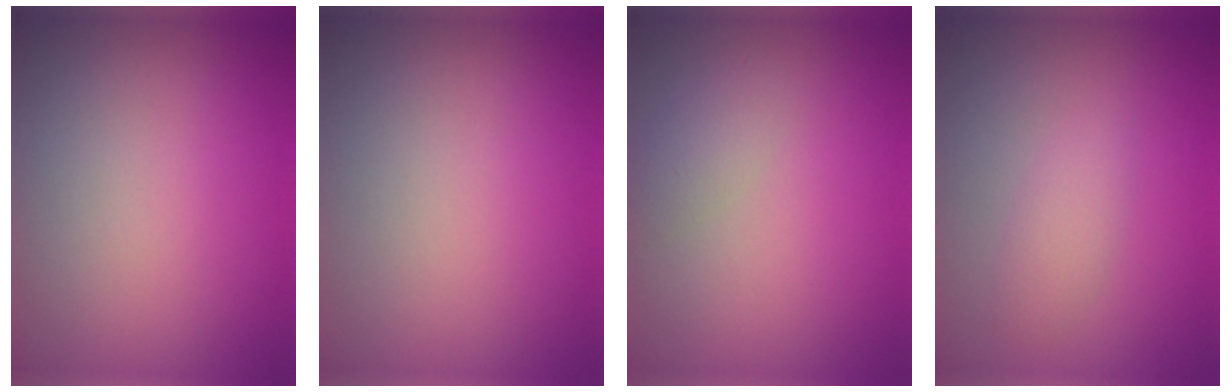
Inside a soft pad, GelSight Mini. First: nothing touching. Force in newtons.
{"total": 0.0}
{"total": 1.5, "press": 1.5, "slide": 0.1}
{"total": 1.7, "press": 1.7, "slide": 0.1}